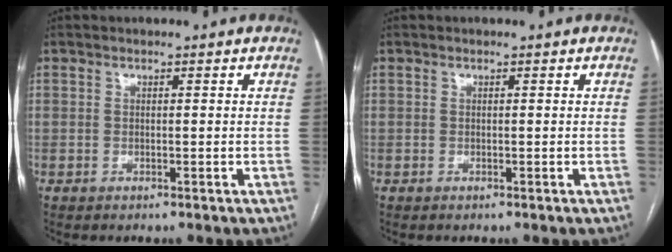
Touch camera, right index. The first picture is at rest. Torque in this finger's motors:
{"motor_torque": [0.48, 0.21, -0.03, 0.00]}